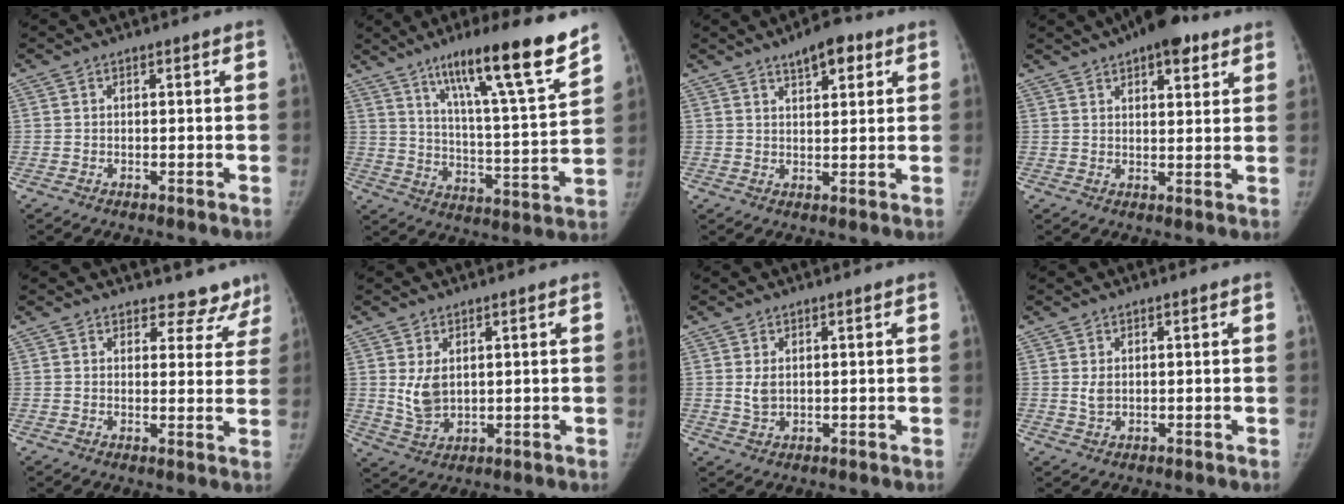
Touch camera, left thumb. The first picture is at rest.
{"total": 19.7, "force": [13.5, 1.3, 14.3], "torque": [-0.200, -0.068, 0.218]}
{"total": 6.2, "force": [3.7, 2.5, 4.2], "torque": [-0.046, -0.014, 0.050]}
{"total": 9.8, "force": [6.1, 4.0, 6.5], "torque": [-0.064, -0.019, 0.083]}
{"total": 8.6, "force": [7.7, 3.8, 0.4], "torque": [0.051, -0.044, 0.068]}
{"total": 5.4, "force": [1.4, 3.4, 4.0], "torque": [-0.068, -0.015, 0.038]}
{"total": 2.4, "force": [0.6, 1.5, 1.8], "torque": [-0.028, -0.008, 0.017]}
{"total": 1.9, "force": [0.5, 1.1, 1.4], "torque": [-0.023, -0.006, 0.013]}